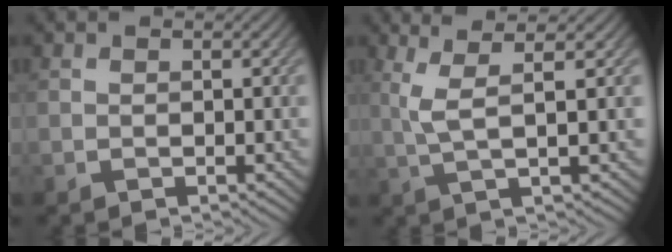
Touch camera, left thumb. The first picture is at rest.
{"total": 4.2, "force": [1.4, 0.6, 4.0], "torque": [-0.084, 0.006, 0.030]}